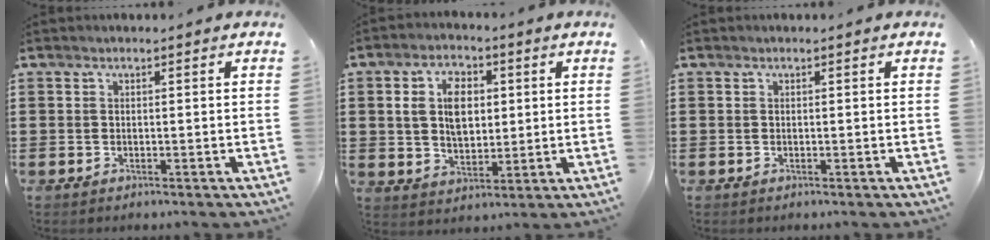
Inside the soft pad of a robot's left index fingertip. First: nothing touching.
{"total": 7.3, "force": [1.7, 4.7, 5.3], "torque": [-0.108, 0.009, 0.023]}
{"total": 0.0}